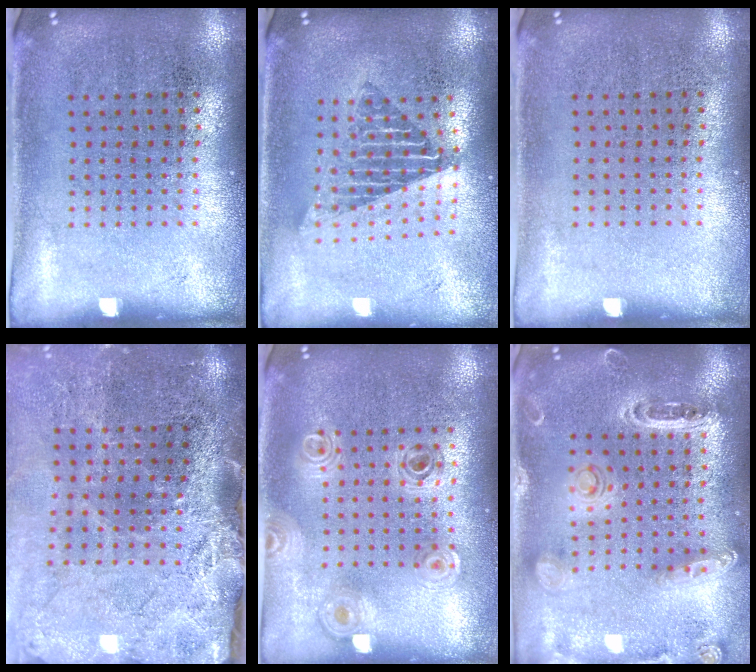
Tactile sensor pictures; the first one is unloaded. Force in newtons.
{"total": 1.7, "press": 1.4, "slide": 1.0}
{"total": 0.0}
{"total": 4.1, "press": 3.3, "slide": 2.4}
{"total": 0.8, "press": 0.8, "slide": 0.2}
{"total": 1.4, "press": 1.4, "slide": 0.1}